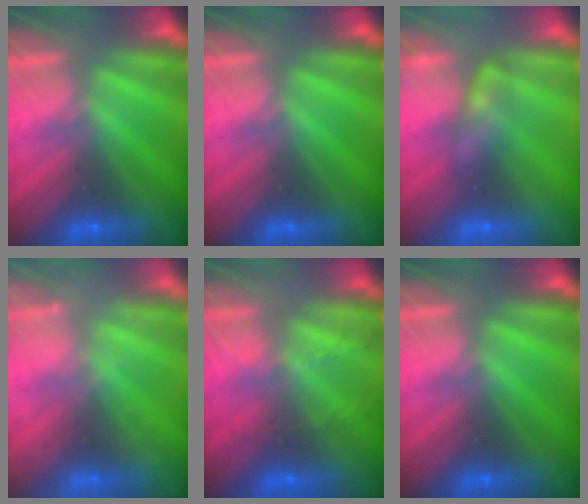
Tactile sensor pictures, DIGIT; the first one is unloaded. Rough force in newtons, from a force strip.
{"total": 0.0}
{"total": 2.4}
{"total": 2.3}
{"total": 2.1}
{"total": 0.0}